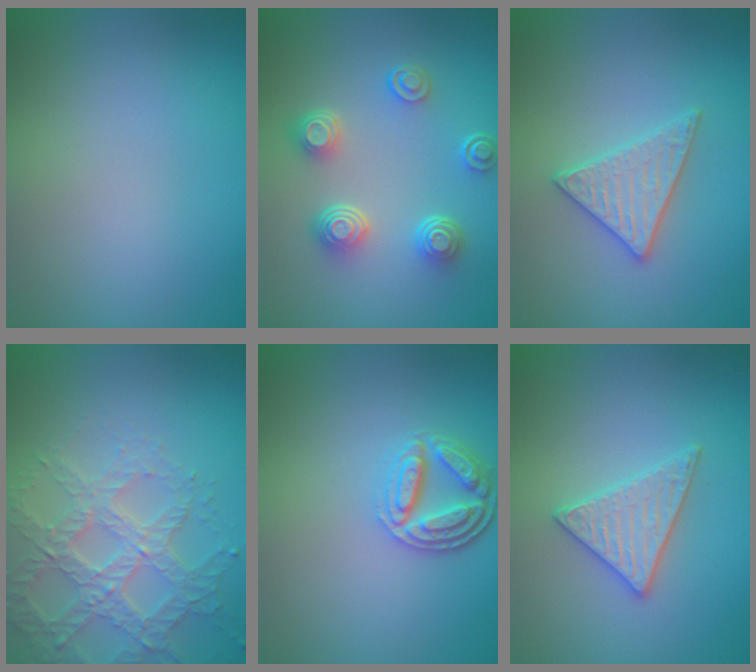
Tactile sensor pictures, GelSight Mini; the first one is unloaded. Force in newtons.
{"total": 4.4, "press": 3.2, "slide": 2.9}
{"total": 2.9, "press": 2.9, "slide": 0.3}
{"total": 4.3, "press": 4.1, "slide": 1.2}
{"total": 3.8, "press": 3.2, "slide": 2.0}
{"total": 2.9, "press": 2.9, "slide": 0.3}